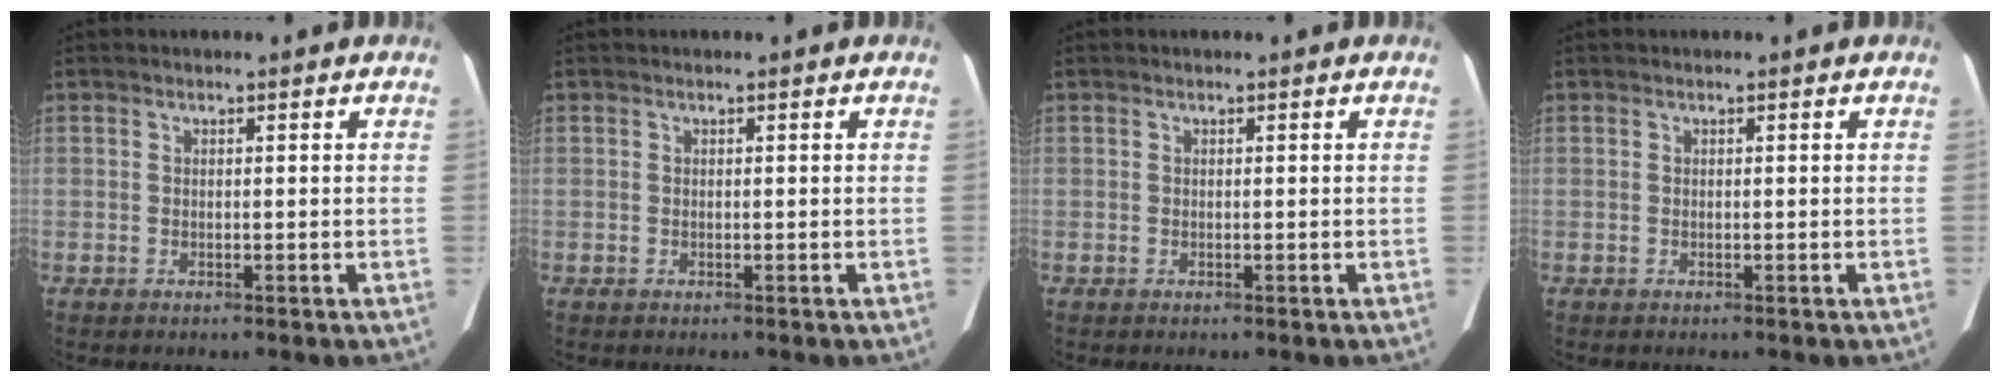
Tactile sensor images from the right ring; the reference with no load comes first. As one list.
[{"total": 0.0}, {"total": 0.0}, {"total": 0.0}]